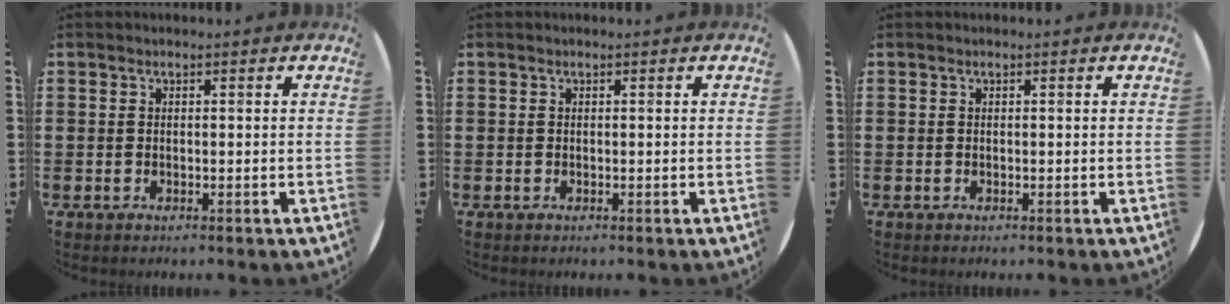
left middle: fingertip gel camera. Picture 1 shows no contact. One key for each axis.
{"total": 0.0}
{"total": 0.0}